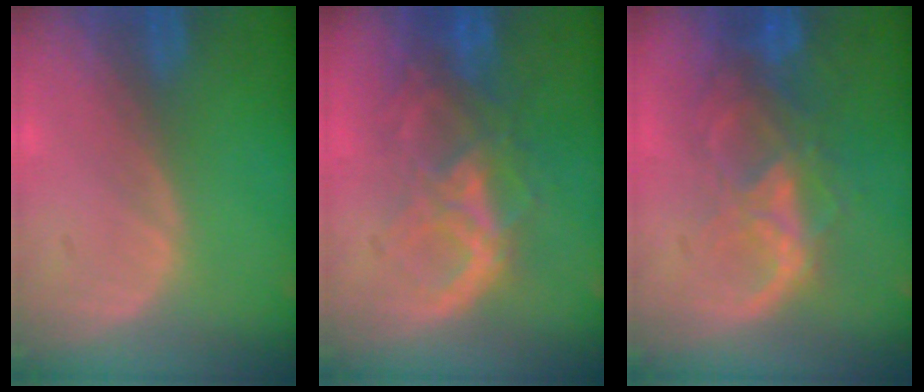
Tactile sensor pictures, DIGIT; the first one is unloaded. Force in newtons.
{"total": 8.4, "press": 7.6, "slide": 3.7}
{"total": 8.9, "press": 7.5, "slide": 4.8}